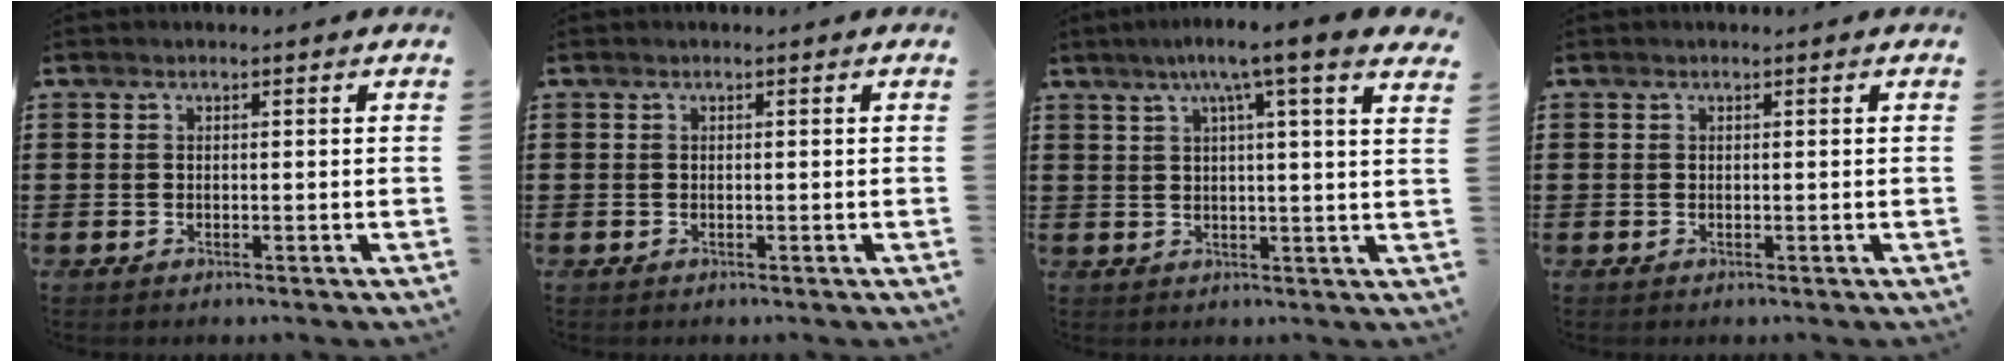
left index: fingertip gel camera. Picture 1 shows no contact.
{"total": 0.0}
{"total": 6.6, "force": [4.1, -0.8, 5.2], "torque": [-0.105, -0.012, 0.063]}
{"total": 0.0}